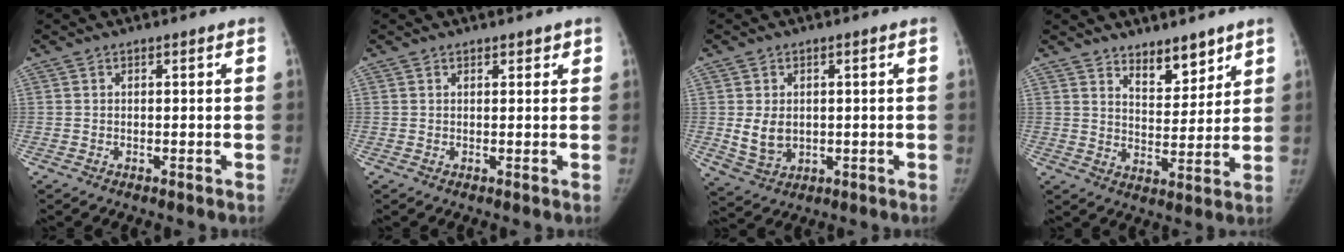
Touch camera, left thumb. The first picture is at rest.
{"total": 1.3, "force": [1.0, 0.8, 0.4], "torque": [0.009, -0.004, 0.008]}
{"total": 5.6, "force": [0.1, 4.5, 3.4], "torque": [-0.045, -0.010, 0.020]}
{"total": 7.7, "force": [5.8, 3.4, 3.6], "torque": [-0.022, -0.046, 0.096]}